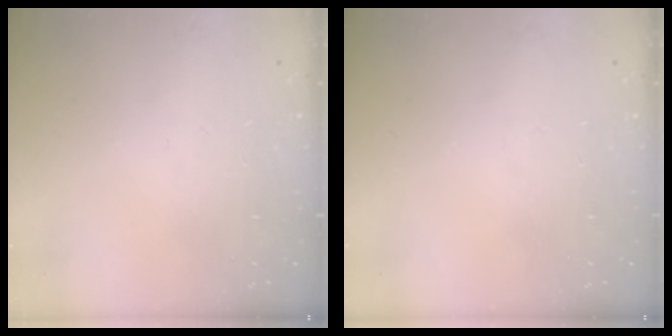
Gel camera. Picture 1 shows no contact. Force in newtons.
{"total": 0.0}